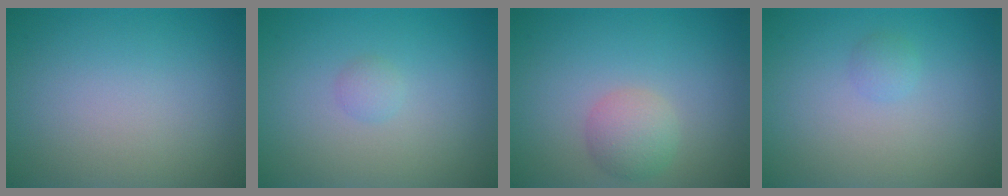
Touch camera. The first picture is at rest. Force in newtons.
{"total": 0.8, "press": 0.8, "slide": 0.1}
{"total": 2.6, "press": 2.6, "slide": 0.1}
{"total": 0.8, "press": 0.8, "slide": 0.1}